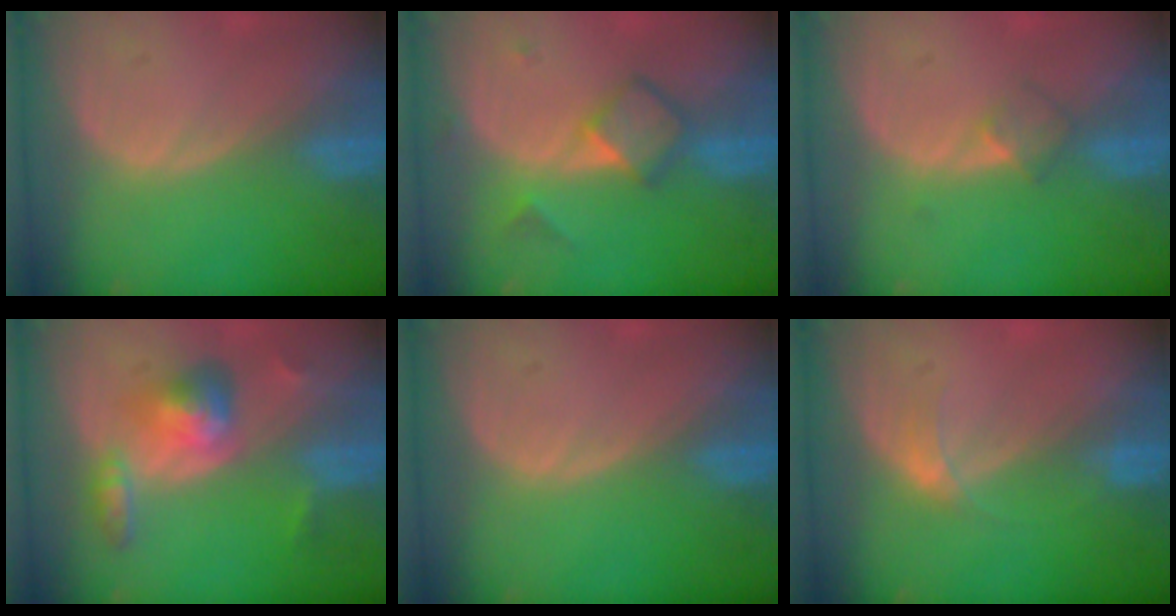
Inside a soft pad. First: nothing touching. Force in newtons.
{"total": 4.8, "press": 4.6, "slide": 1.3}
{"total": 2.3, "press": 2.0, "slide": 1.1}
{"total": 6.2, "press": 5.5, "slide": 2.8}
{"total": 0.0}
{"total": 1.7, "press": 1.7, "slide": 0.2}